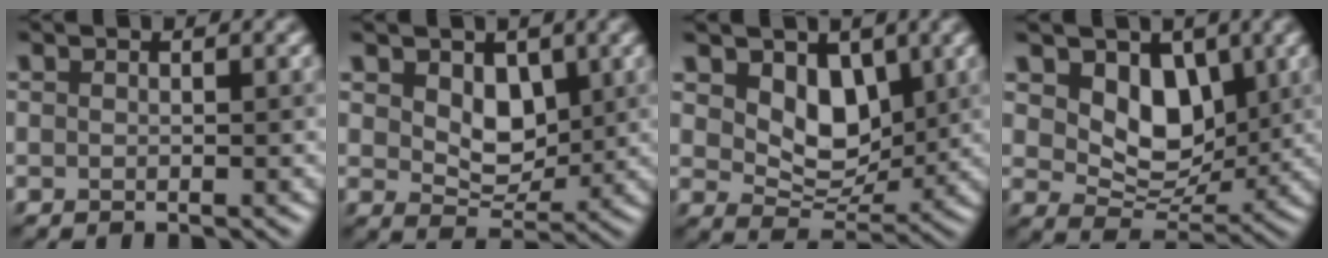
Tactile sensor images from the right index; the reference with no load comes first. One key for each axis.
{"total": 3.7, "fx": 1.1, "fy": 2.6, "fz": 2.5, "tx": -0.049, "ty": -0.010, "tz": 0.019}
{"total": 4.7, "fx": 1.8, "fy": 3.1, "fz": 3.0, "tx": -0.057, "ty": -0.015, "tz": 0.027}
{"total": 5.4, "fx": 2.0, "fy": 3.7, "fz": 3.4, "tx": -0.063, "ty": -0.016, "tz": 0.028}